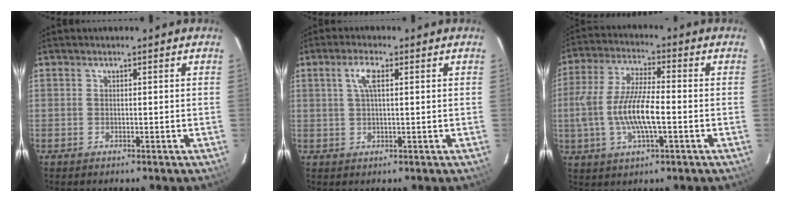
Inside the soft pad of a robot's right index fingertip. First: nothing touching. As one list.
[{"total": 3.7, "force": [1.2, 1.0, 3.3], "torque": [-0.067, 0.007, 0.023]}, {"total": 12.3, "force": [-2.3, 3.3, 11.6], "torque": [-0.239, 0.000, -0.045]}]